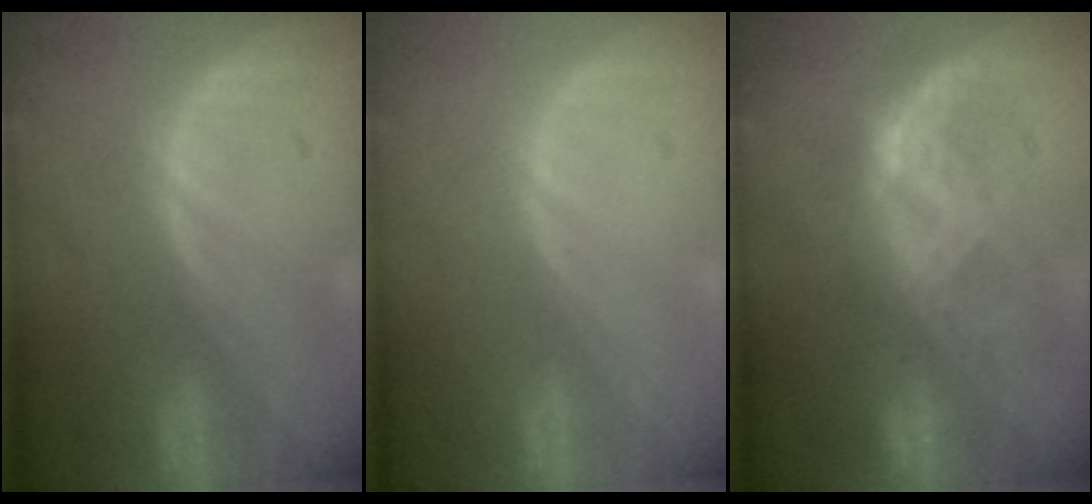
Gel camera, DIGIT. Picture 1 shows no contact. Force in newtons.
{"total": 0.0}
{"total": 7.4, "press": 7.4, "slide": 0.2}